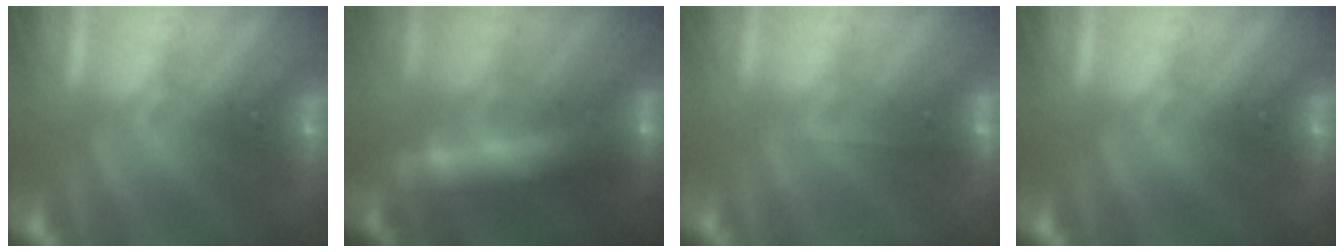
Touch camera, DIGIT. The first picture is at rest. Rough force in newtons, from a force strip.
{"total": 12.7}
{"total": 2.0}
{"total": 0.0}